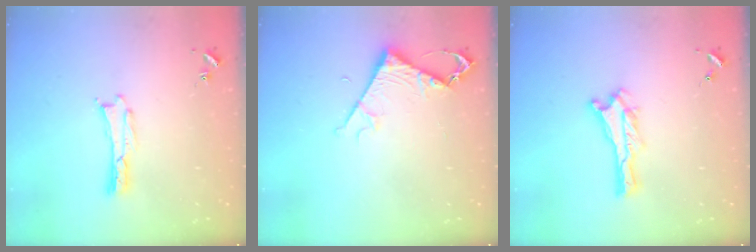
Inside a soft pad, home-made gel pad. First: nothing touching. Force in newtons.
{"total": 5.3, "press": 5.2, "slide": 0.5}
{"total": 0.0}